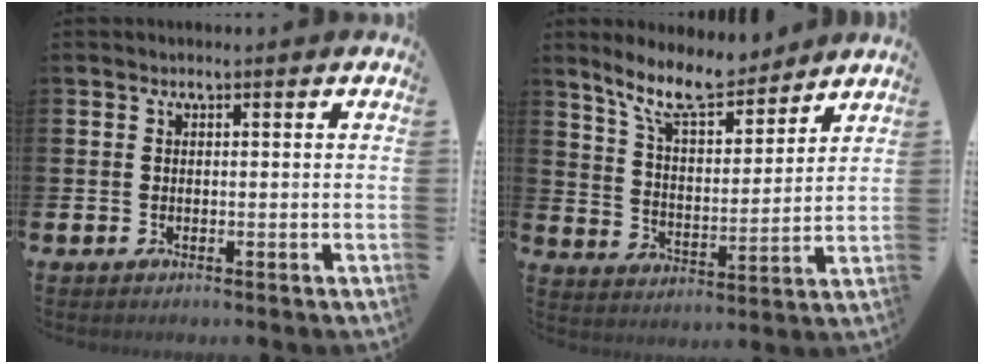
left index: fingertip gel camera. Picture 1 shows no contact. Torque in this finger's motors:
{"motor_torque": [0.31, -0.31, 0.73, 0.21]}